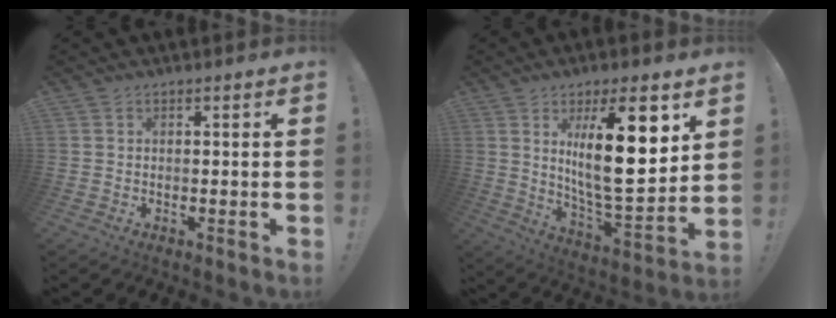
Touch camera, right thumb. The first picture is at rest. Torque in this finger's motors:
{"motor_torque": [-0.53, 1.73, 0.91, -0.36, 0.22]}